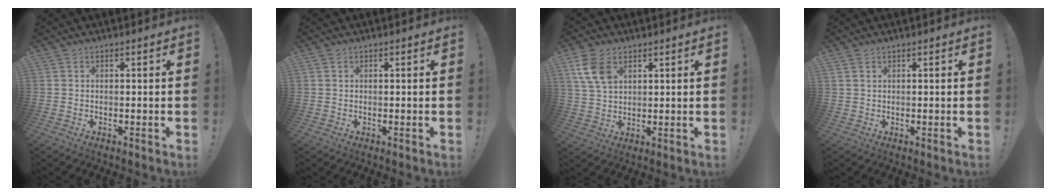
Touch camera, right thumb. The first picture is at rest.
{"total": 0.7, "force": [0.3, 0.7, 0.1], "torque": [0.005, -0.001, 0.005]}
{"total": 9.3, "force": [4.2, 6.0, 5.7], "torque": [-0.106, -0.004, 0.084]}
{"total": 1.4, "force": [0.8, 0.9, 0.7], "torque": [-0.015, 0.002, 0.017]}